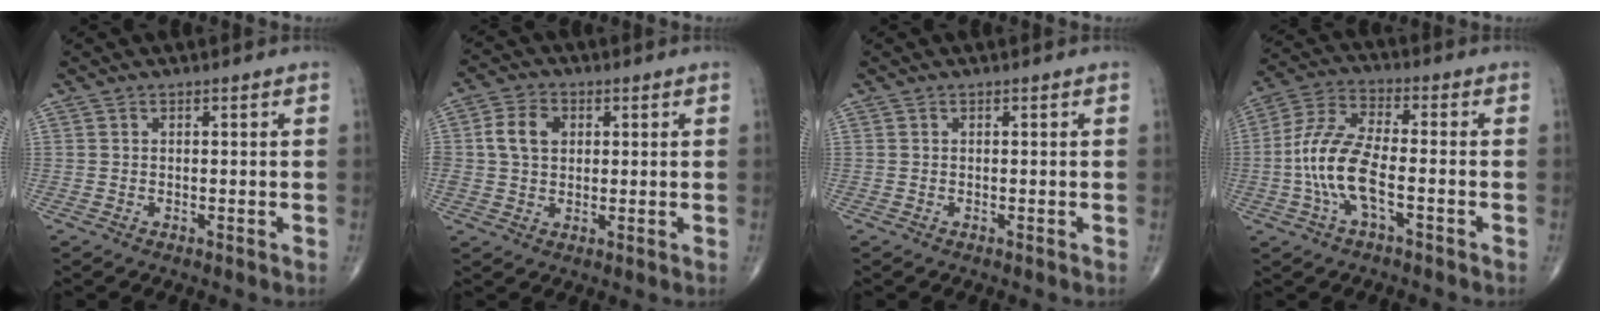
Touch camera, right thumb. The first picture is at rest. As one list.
[{"total": 6.6, "force": [1.3, 4.9, 4.2], "torque": [-0.069, 0.008, 0.019]}, {"total": 0.0}, {"total": 11.6, "force": [-2.8, 4.4, 10.3], "torque": [-0.229, 0.034, -0.058]}]